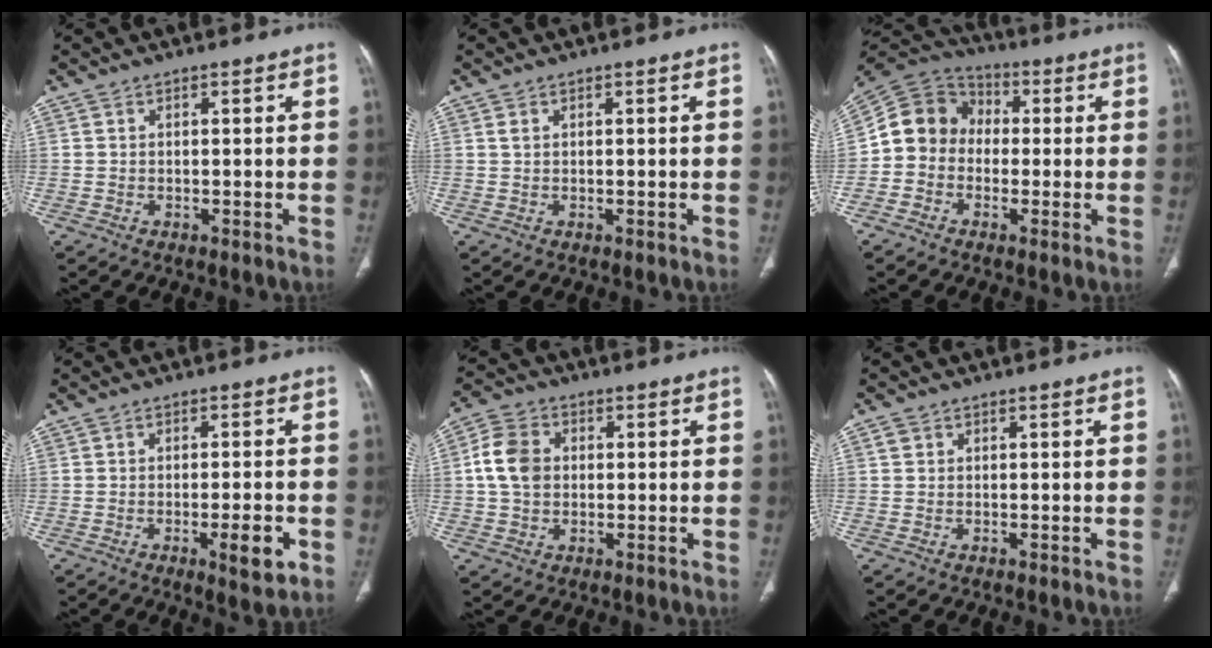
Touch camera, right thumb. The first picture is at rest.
{"total": 0.8, "force": [0.5, 0.5, 0.4], "torque": [-0.003, 0.007, 0.011]}
{"total": 10.6, "force": [-0.7, 9.3, 4.9], "torque": [-0.076, 0.037, -0.029]}
{"total": 6.0, "force": [-2.2, 1.4, 5.3], "torque": [-0.074, 0.000, -0.027]}
{"total": 7.9, "force": [0.7, 6.2, 4.8], "torque": [-0.080, 0.014, 0.009]}
{"total": 1.1, "force": [0.4, 0.9, 0.3], "torque": [0.006, 0.005, 0.007]}